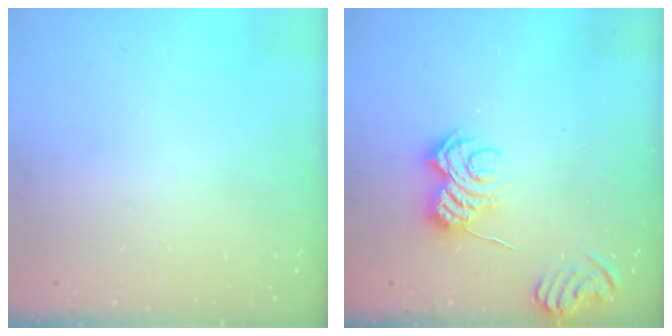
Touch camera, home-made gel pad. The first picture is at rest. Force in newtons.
{"total": 5.4, "press": 5.3, "slide": 1.0}